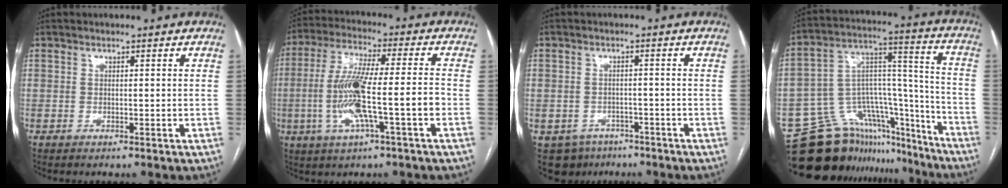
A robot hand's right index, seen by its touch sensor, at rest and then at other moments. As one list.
[{"total": 12.5, "force": [-3.0, 0.8, 12.1], "torque": [-0.238, 0.006, -0.057]}, {"total": 6.1, "force": [-3.5, 5.0, 0.7], "torque": [-0.007, 0.008, -0.041]}, {"total": 22.2, "force": [-18.5, 10.2, 6.5], "torque": [-0.097, 0.076, -0.274]}]